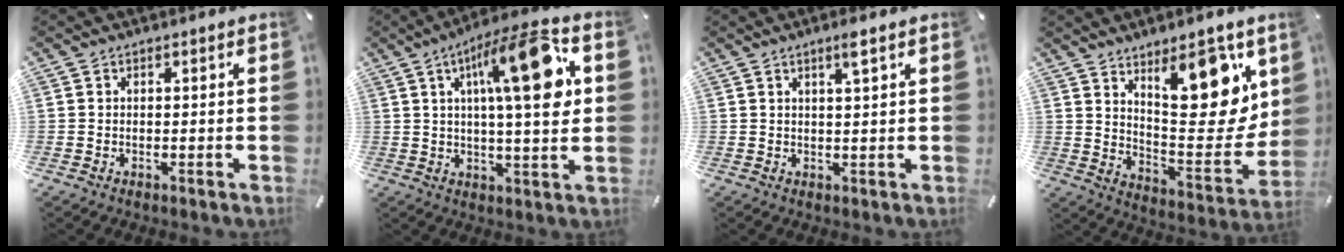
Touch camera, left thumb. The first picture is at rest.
{"total": 19.1, "force": [5.5, 5.1, 17.6], "torque": [-0.270, -0.009, 0.070]}
{"total": 3.1, "force": [1.9, 0.0, 2.5], "torque": [-0.053, -0.001, 0.030]}
{"total": 17.4, "force": [10.8, 7.5, 11.4], "torque": [-0.124, -0.087, 0.178]}